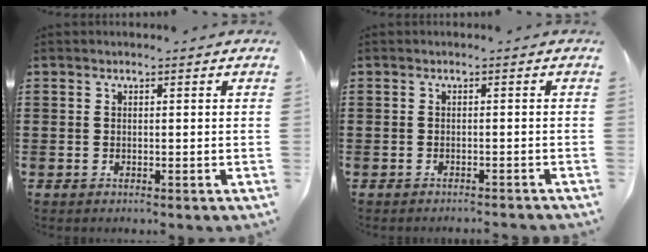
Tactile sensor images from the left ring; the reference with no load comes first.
{"total": 0.8, "force": [-0.8, -0.1, 0.2], "torque": [-0.004, -0.001, -0.015]}